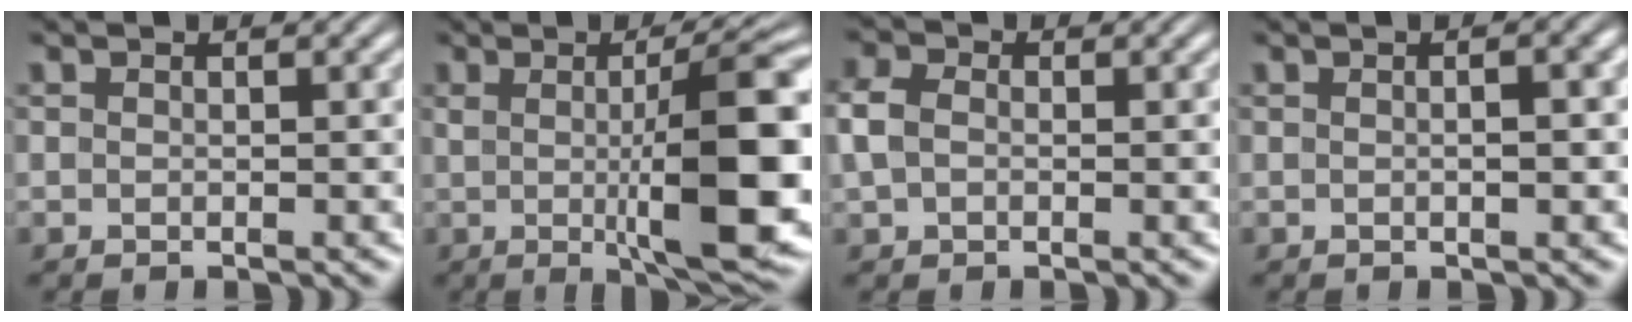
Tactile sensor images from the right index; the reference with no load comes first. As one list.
[{"total": 10.8, "force": [-0.5, 2.1, 10.6], "torque": [-0.138, 0.007, -0.009]}, {"total": 3.0, "force": [0.0, 2.4, 1.7], "torque": [-0.053, -0.003, 0.003]}, {"total": 1.5, "force": [0.0, 0.0, 1.5], "torque": [-0.012, 0.010, -0.006]}]